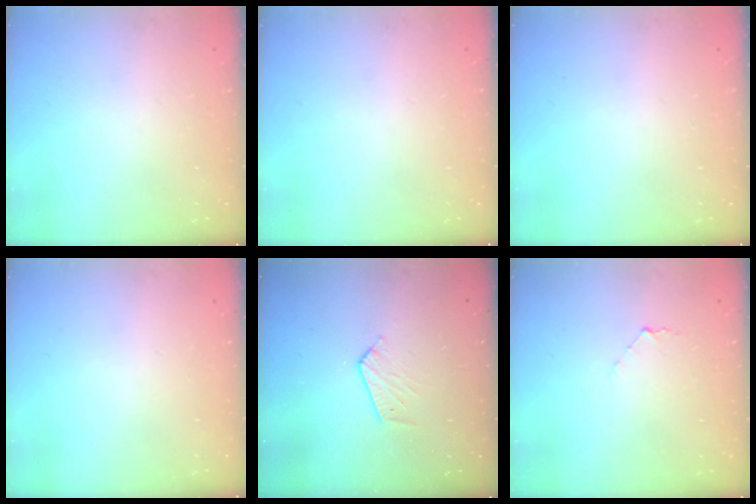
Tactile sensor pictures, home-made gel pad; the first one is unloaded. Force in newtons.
{"total": 0.0}
{"total": 0.0}
{"total": 0.0}
{"total": 4.7, "press": 4.7, "slide": 0.4}
{"total": 3.8, "press": 3.8, "slide": 0.4}